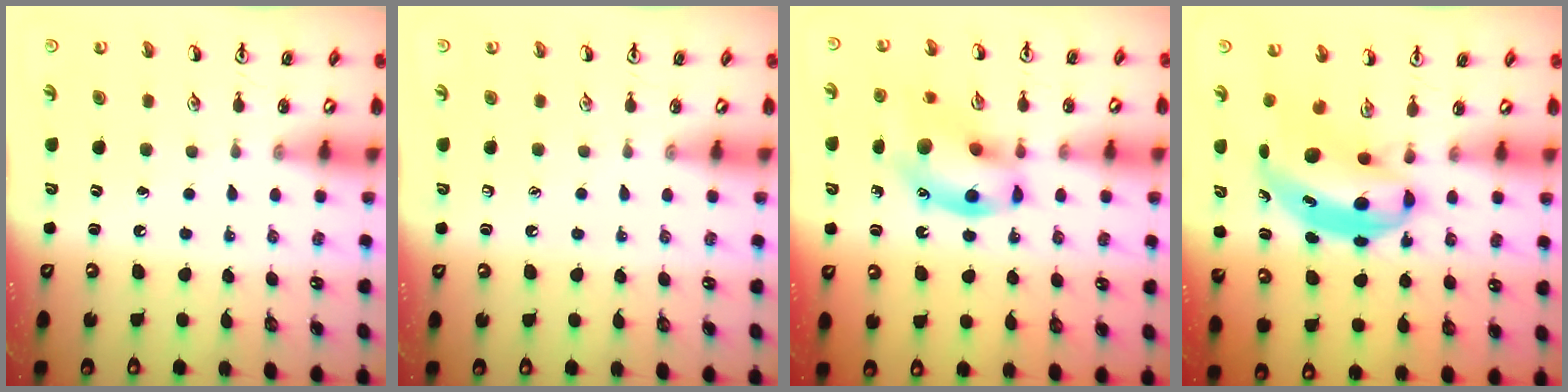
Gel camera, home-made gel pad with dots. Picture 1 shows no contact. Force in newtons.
{"total": 0.0}
{"total": 13.7, "press": 13.4, "slide": 2.7}
{"total": 7.3, "press": 7.1, "slide": 1.9}